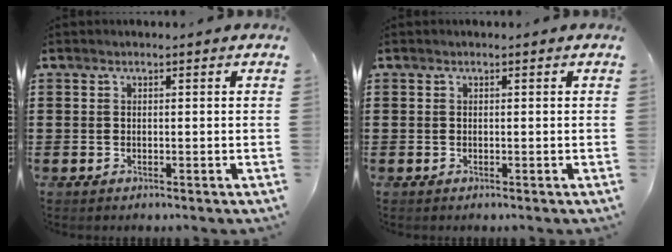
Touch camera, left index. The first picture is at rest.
{"total": 0.0}